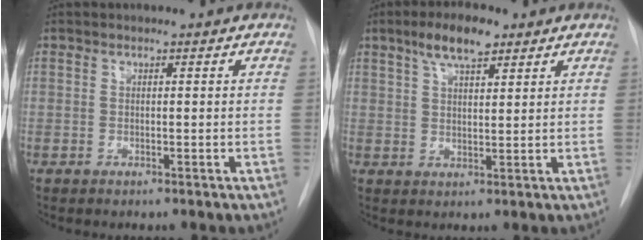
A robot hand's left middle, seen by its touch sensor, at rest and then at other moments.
{"total": 6.4, "force": [4.1, 1.9, 4.4], "torque": [-0.087, 0.011, 0.073]}